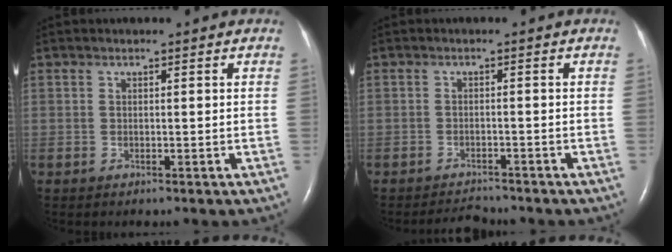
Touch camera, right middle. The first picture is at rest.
{"total": 2.5, "force": [-2.5, 0.0, -0.2], "torque": [-0.002, -0.014, -0.037]}